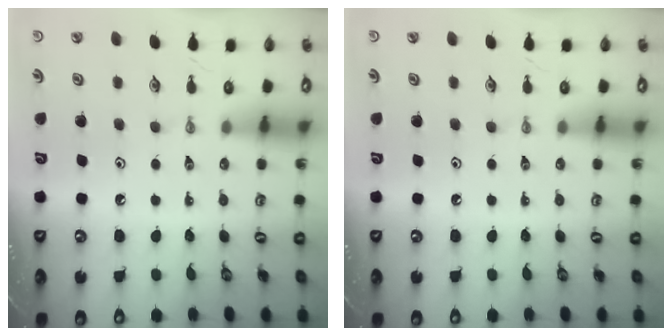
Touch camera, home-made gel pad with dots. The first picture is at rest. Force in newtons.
{"total": 0.0}